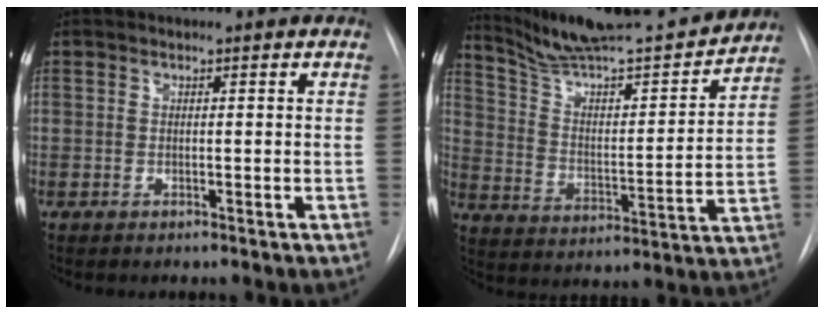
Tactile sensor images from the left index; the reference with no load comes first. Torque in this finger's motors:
{"motor_torque": [0.12, -0.32, 0.09, 0.08]}